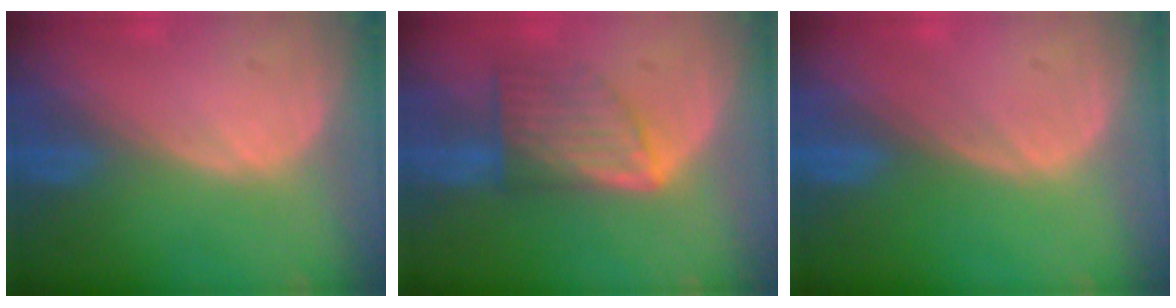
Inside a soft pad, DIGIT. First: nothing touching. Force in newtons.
{"total": 7.3, "press": 6.5, "slide": 3.3}
{"total": 0.0}